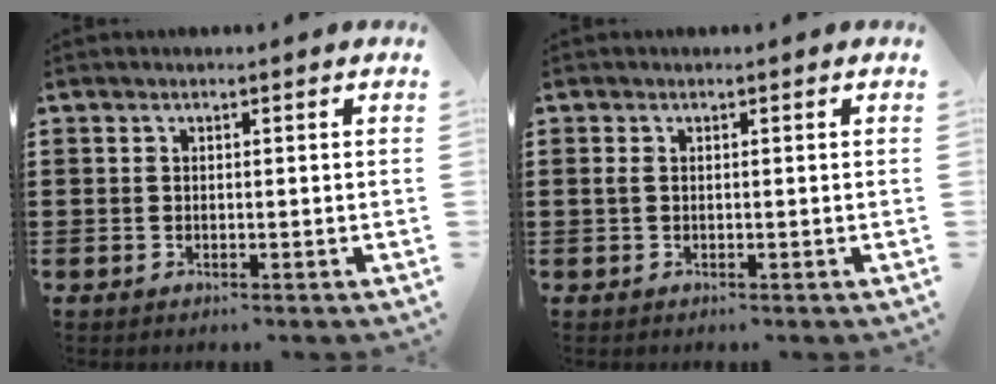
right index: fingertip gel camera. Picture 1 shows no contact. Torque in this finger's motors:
{"motor_torque": [0.57, 0.17, 0.19, 0.04]}